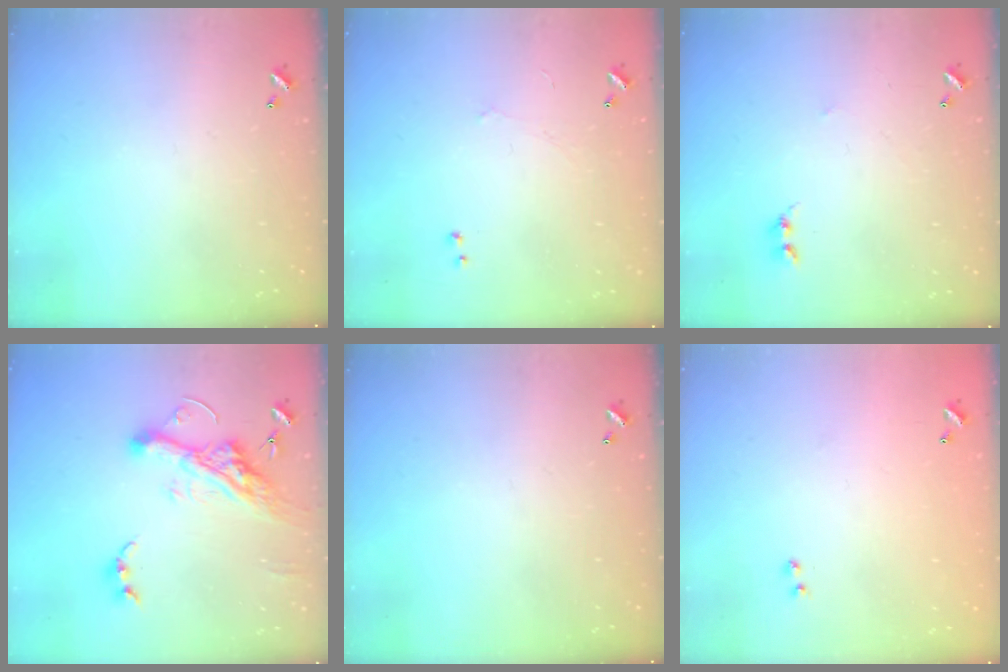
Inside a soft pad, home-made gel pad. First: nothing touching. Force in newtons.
{"total": 1.0, "press": 0.9, "slide": 0.5}
{"total": 2.8, "press": 2.7, "slide": 0.4}
{"total": 12.9, "press": 12.8, "slide": 1.9}
{"total": 0.0}
{"total": 8.9, "press": 8.9, "slide": 0.4}